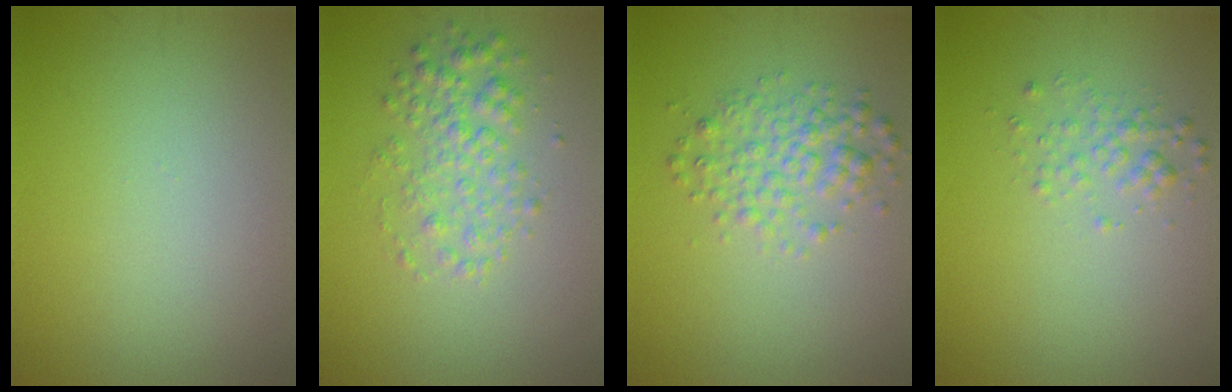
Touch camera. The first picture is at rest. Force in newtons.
{"total": 3.0, "press": 3.0, "slide": 0.0}
{"total": 3.1, "press": 3.1, "slide": 0.1}
{"total": 1.5, "press": 1.5, "slide": 0.1}